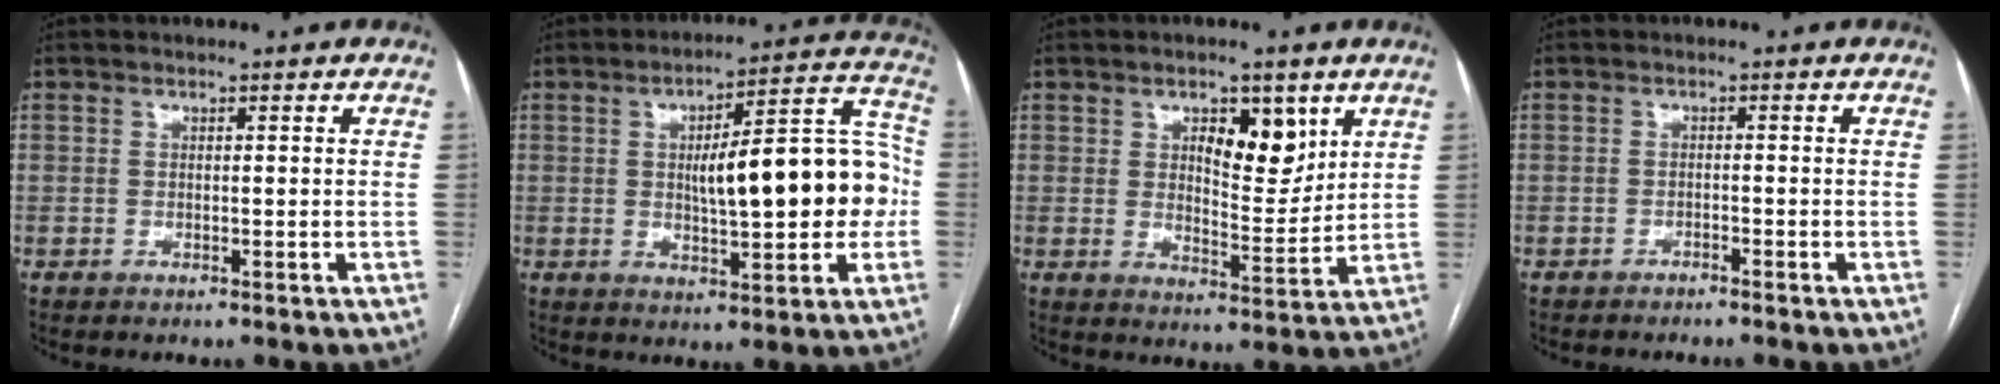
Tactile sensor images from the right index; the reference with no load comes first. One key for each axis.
{"total": 17.1, "fx": -0.2, "fy": 4.5, "fz": 16.5, "tx": -0.225, "ty": 0.039, "tz": 0.003}
{"total": 7.8, "fx": 3.7, "fy": 3.3, "fz": 6.1, "tx": -0.088, "ty": -0.002, "tz": 0.060}
{"total": 1.2, "fx": -1.1, "fy": 0.0, "fz": 0.4, "tx": -0.010, "ty": 0.000, "tz": -0.018}